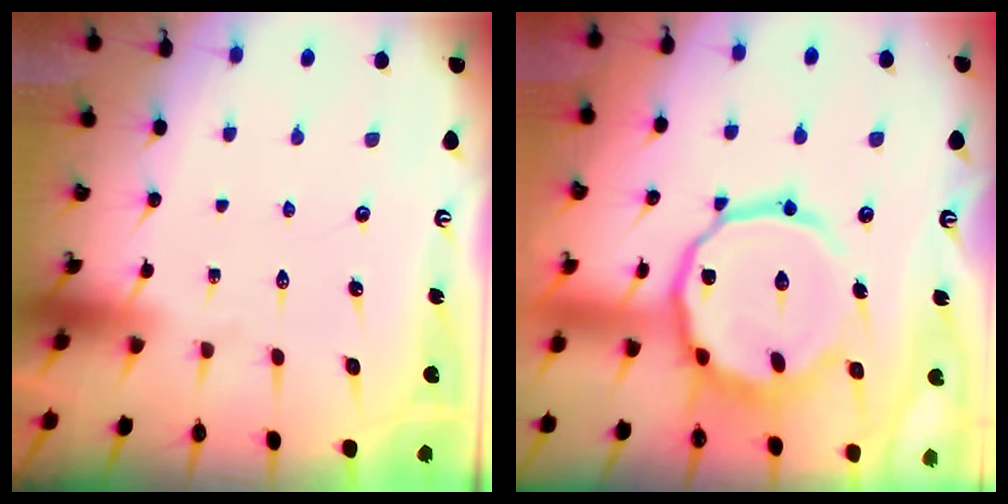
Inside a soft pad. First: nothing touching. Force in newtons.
{"total": 16.5, "press": 16.5, "slide": 1.3}